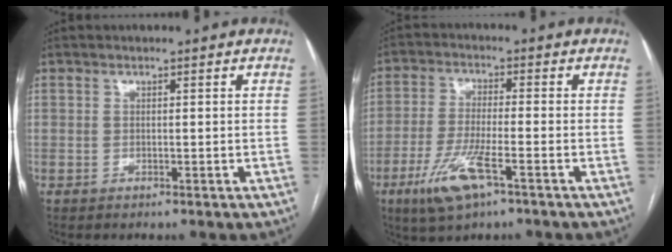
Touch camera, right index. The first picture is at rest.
{"total": 8.9, "force": [-4.7, 1.6, 7.4], "torque": [-0.158, -0.017, -0.084]}